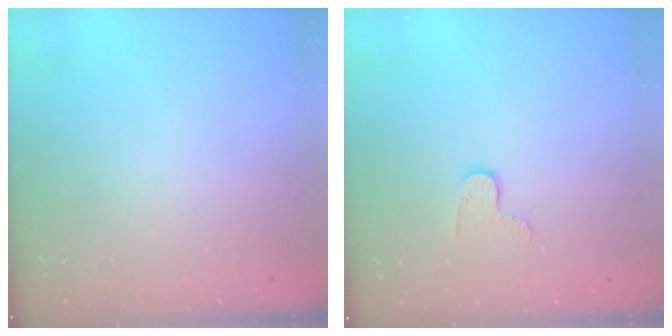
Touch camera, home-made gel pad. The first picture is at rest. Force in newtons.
{"total": 7.0, "press": 7.0, "slide": 0.6}